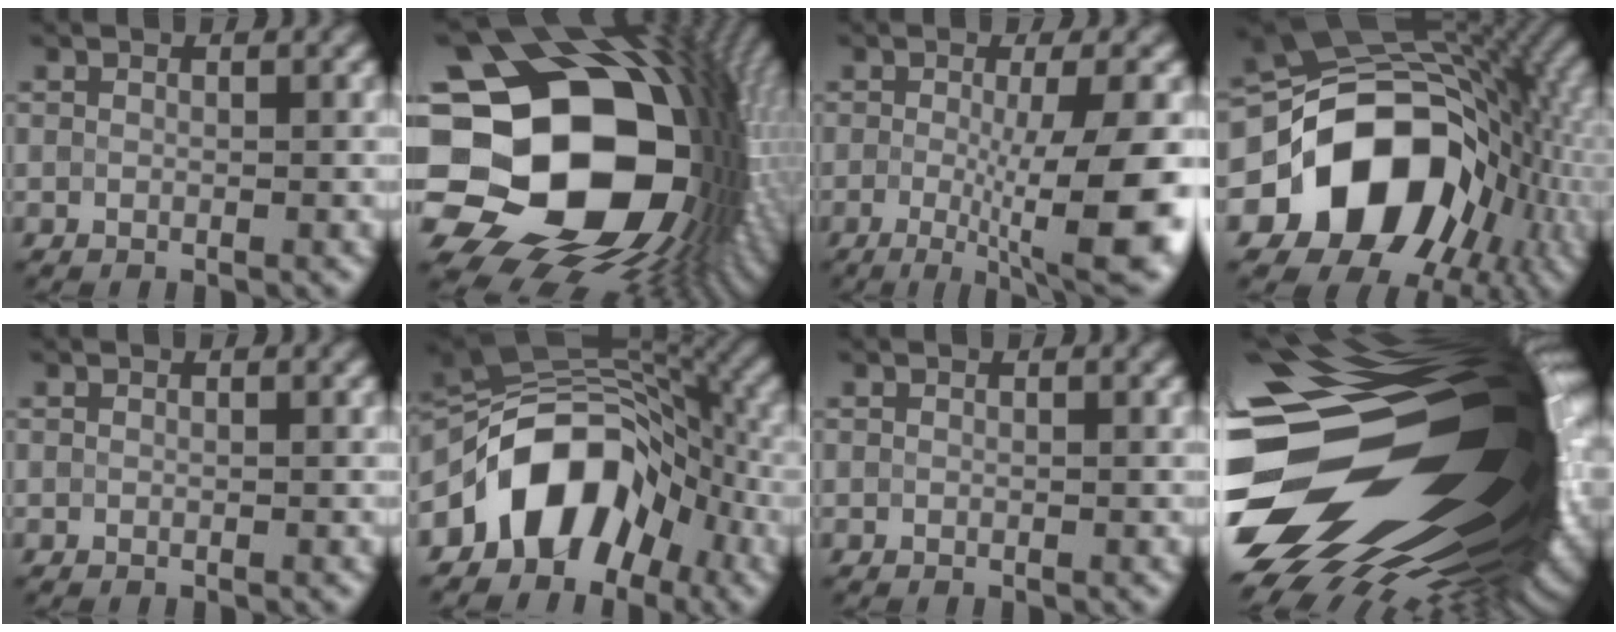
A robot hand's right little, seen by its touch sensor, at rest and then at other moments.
{"total": 22.0, "force": [-1.6, 16.3, 14.7], "torque": [-0.274, -0.012, -0.014]}
{"total": 10.1, "force": [-2.0, 2.2, 9.6], "torque": [-0.134, -0.013, -0.024]}
{"total": 15.6, "force": [-3.8, 12.0, 9.1], "torque": [-0.125, -0.009, -0.065]}
{"total": 0.0}
{"total": 10.2, "force": [-4.7, 6.7, 6.2], "torque": [-0.072, 0.027, -0.086]}
{"total": 0.0}
{"total": 20.9, "force": [-2.1, 10.9, 17.7], "torque": [-0.313, -0.036, -0.043]}